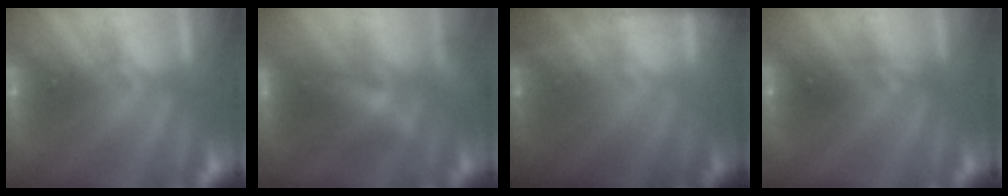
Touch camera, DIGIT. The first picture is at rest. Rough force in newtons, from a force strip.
{"total": 7.4}
{"total": 1.8}
{"total": 2.3}